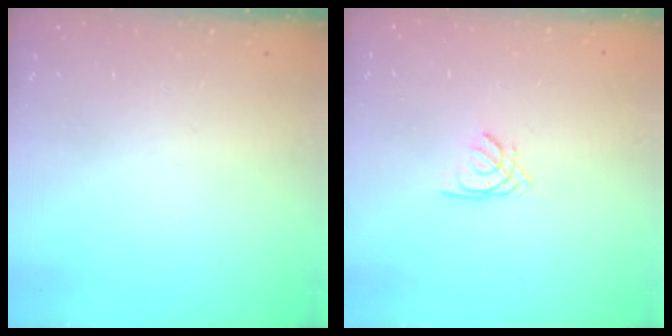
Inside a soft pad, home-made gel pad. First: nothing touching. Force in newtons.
{"total": 1.5, "press": 1.4, "slide": 0.4}